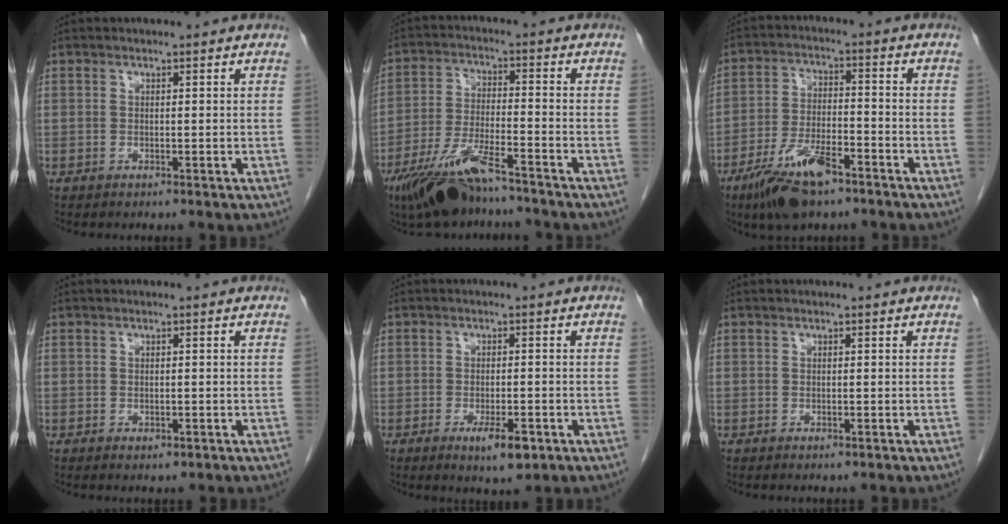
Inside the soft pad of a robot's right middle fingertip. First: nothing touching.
{"total": 10.7, "force": [-8.2, 1.9, 6.6], "torque": [-0.130, -0.023, -0.148]}
{"total": 10.6, "force": [-7.0, 3.2, 7.3], "torque": [-0.144, -0.010, -0.124]}
{"total": 1.2, "force": [-0.6, 0.7, 0.8], "torque": [-0.014, -0.002, -0.002]}
{"total": 4.7, "force": [-2.3, 1.4, 3.9], "torque": [-0.065, -0.006, -0.028]}
{"total": 0.5, "force": [-0.3, 0.2, 0.4], "torque": [-0.010, -0.002, -0.002]}